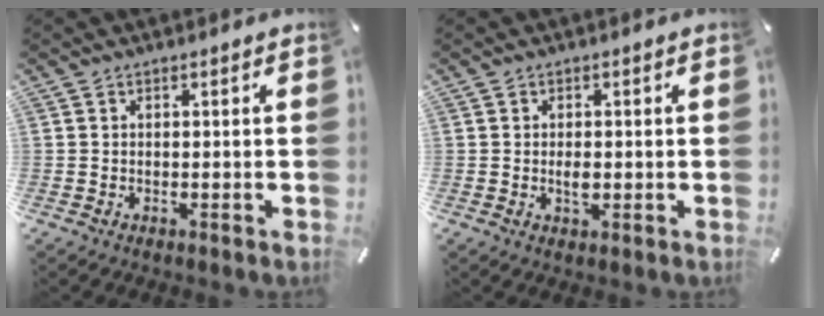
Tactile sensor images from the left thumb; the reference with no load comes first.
{"total": 2.3, "force": [-0.2, 1.3, 1.9], "torque": [-0.037, -0.001, -0.003]}